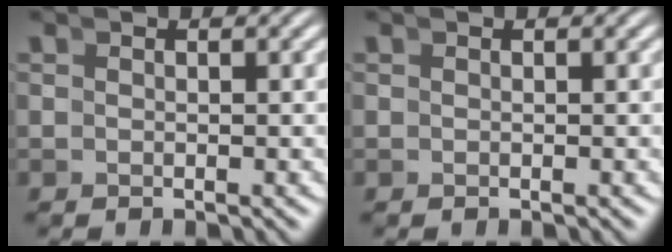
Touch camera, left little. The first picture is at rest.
{"total": 0.0}